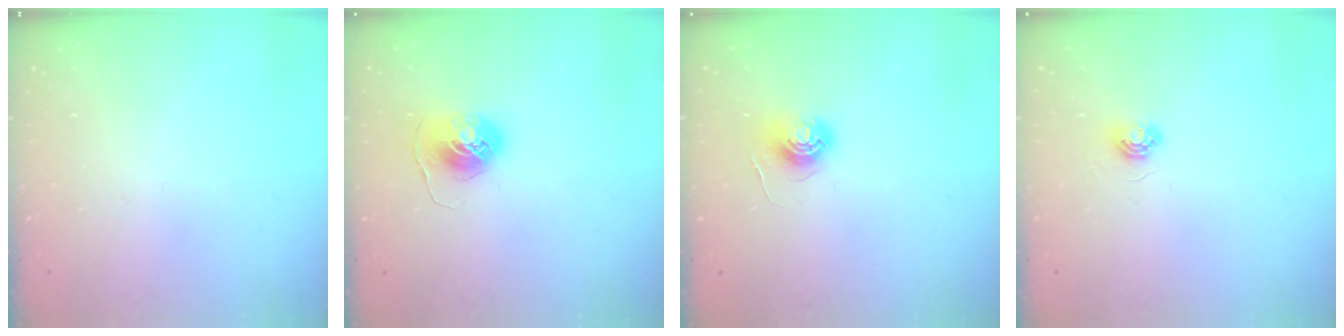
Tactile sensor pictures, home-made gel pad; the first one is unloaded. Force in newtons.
{"total": 7.5, "press": 7.5, "slide": 0.1}
{"total": 6.0, "press": 6.0, "slide": 0.3}
{"total": 5.0, "press": 4.9, "slide": 0.4}